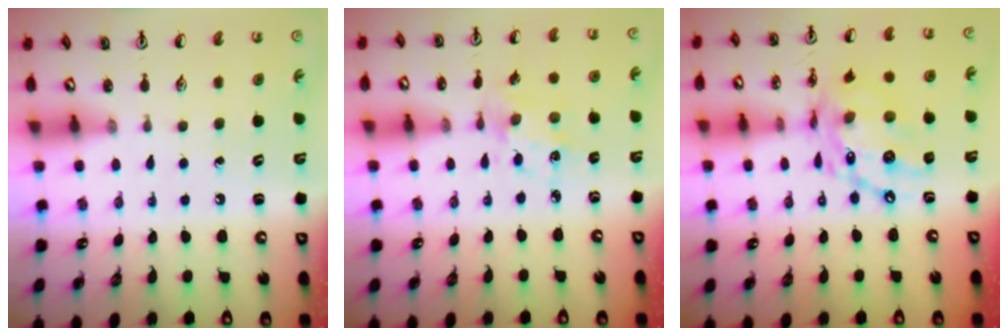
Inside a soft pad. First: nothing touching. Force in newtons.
{"total": 5.1, "press": 4.9, "slide": 1.4}
{"total": 15.7, "press": 15.7, "slide": 1.6}